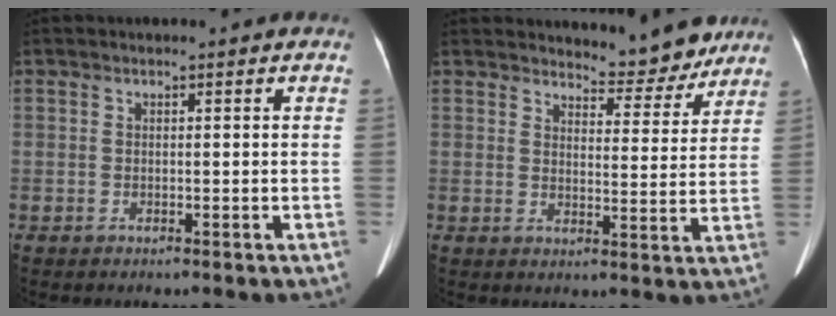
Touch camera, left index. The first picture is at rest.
{"total": 7.2, "force": [6.9, 1.6, 1.1], "torque": [-0.015, -0.017, 0.085]}